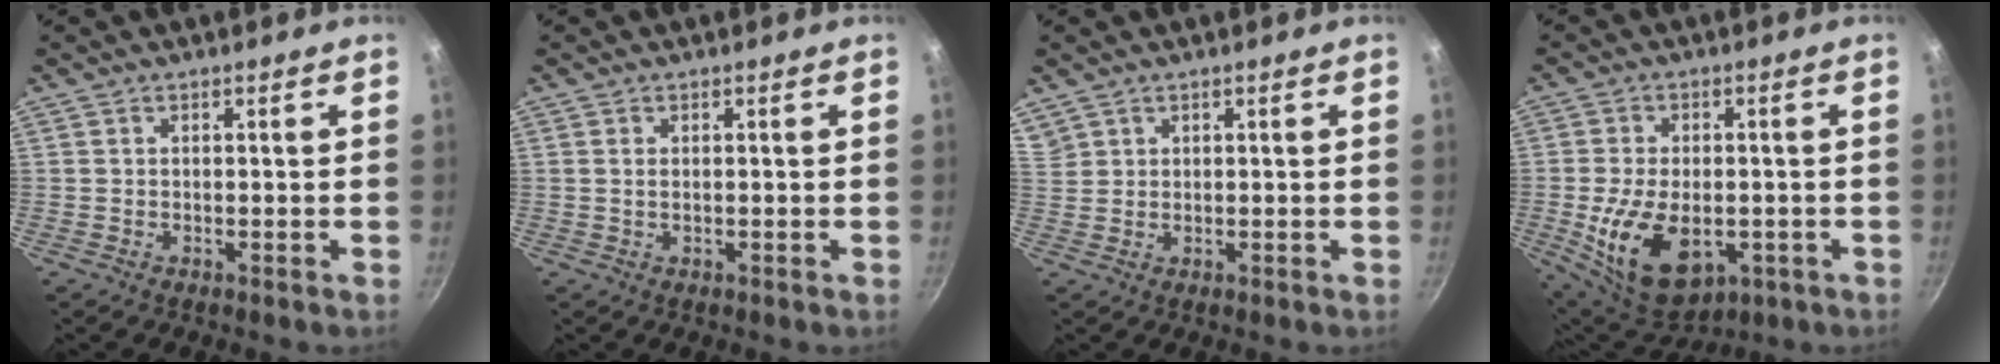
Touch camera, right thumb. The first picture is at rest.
{"total": 0.9, "force": [0.2, 0.5, 0.7], "torque": [-0.013, 0.001, 0.004]}
{"total": 0.6, "force": [0.4, 0.4, 0.0], "torque": [0.006, 0.007, 0.008]}
{"total": 15.5, "force": [-3.4, 9.5, 11.7], "torque": [-0.190, -0.003, -0.038]}